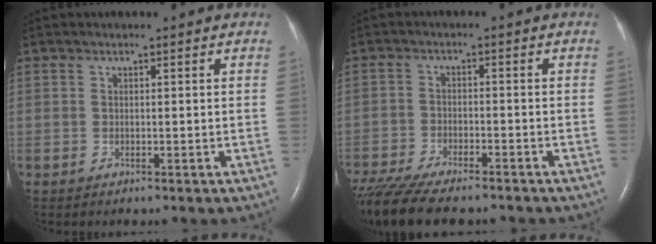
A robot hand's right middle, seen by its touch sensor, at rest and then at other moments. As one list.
[{"total": 13.1, "force": [-11.0, 2.7, 6.5], "torque": [-0.116, -0.020, -0.173]}]